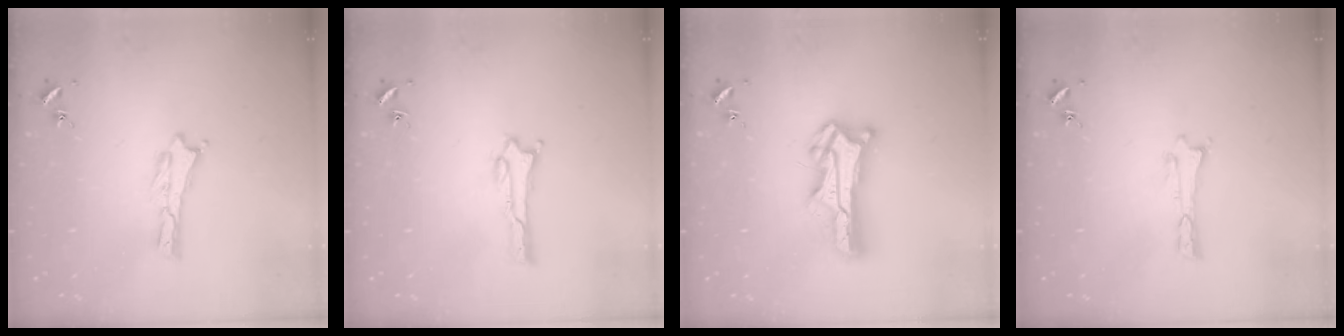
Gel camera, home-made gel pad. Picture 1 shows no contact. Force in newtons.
{"total": 0.8, "press": 0.8, "slide": 0.2}
{"total": 9.2, "press": 9.2, "slide": 1.0}
{"total": 0.0}